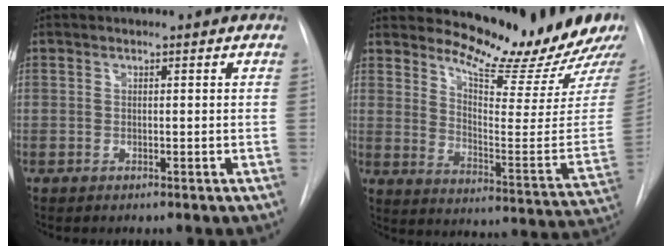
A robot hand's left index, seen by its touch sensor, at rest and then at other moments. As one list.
[{"total": 18.7, "force": [17.0, 1.2, 7.6], "torque": [-0.117, -0.120, 0.222]}]